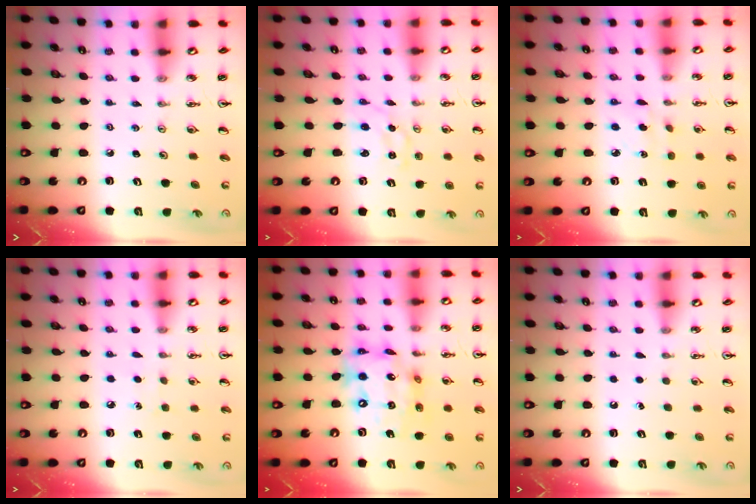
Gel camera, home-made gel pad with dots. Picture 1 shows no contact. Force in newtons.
{"total": 1.2, "press": 1.2, "slide": 0.3}
{"total": 3.6, "press": 3.5, "slide": 0.9}
{"total": 5.7, "press": 5.7, "slide": 0.6}
{"total": 15.6, "press": 15.5, "slide": 1.5}
{"total": 1.5, "press": 1.5, "slide": 0.1}